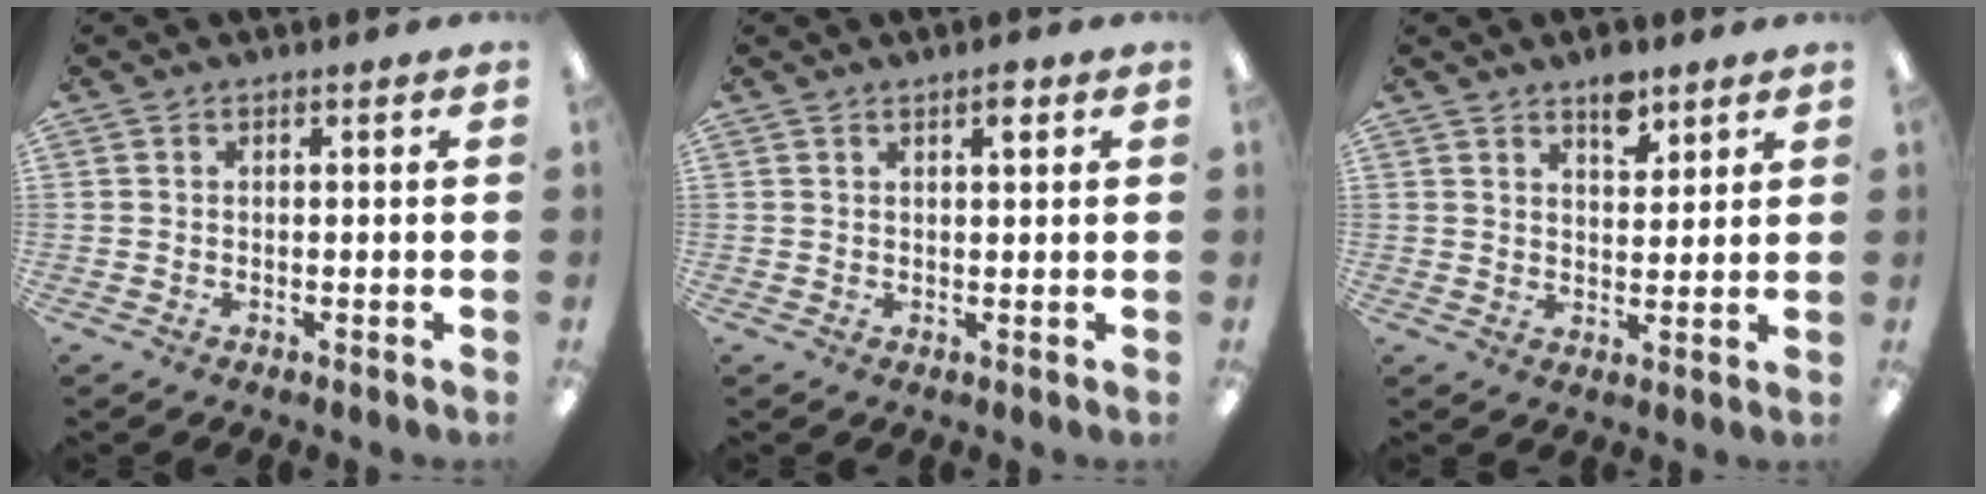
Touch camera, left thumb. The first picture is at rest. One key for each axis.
{"total": 2.6, "fx": 1.7, "fy": 0.7, "fz": 1.8, "tx": -0.022, "ty": -0.003, "tz": 0.025}
{"total": 6.0, "fx": 4.3, "fy": 2.8, "fz": 2.9, "tx": -0.027, "ty": -0.026, "tz": 0.072}